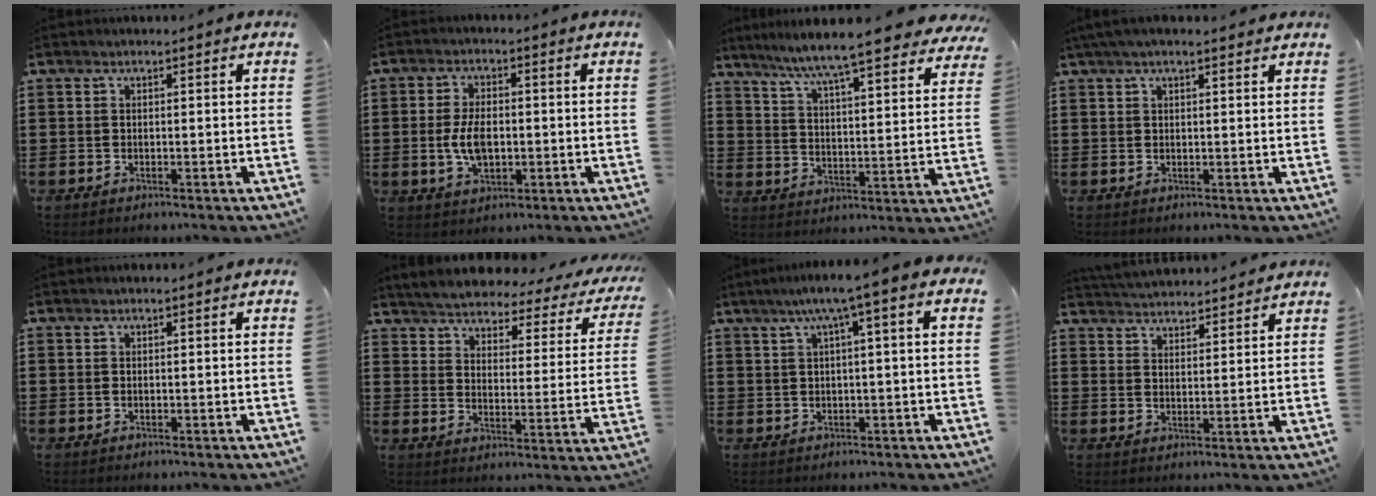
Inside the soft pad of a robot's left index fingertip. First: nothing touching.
{"total": 5.9, "force": [-0.6, 3.1, 5.1], "torque": [-0.112, -0.001, -0.014]}
{"total": 7.4, "force": [6.6, -0.5, 3.2], "torque": [-0.091, -0.044, 0.108]}
{"total": 2.6, "force": [1.9, 0.7, 1.7], "torque": [-0.036, 0.005, 0.035]}
{"total": 0.0}
{"total": 3.5, "force": [3.5, 0.2, 0.5], "torque": [-0.036, -0.030, 0.052]}
{"total": 4.5, "force": [0.9, -0.1, 4.4], "torque": [-0.084, 0.000, 0.009]}
{"total": 3.8, "force": [3.8, 0.0, -0.1], "torque": [-0.010, -0.019, 0.068]}